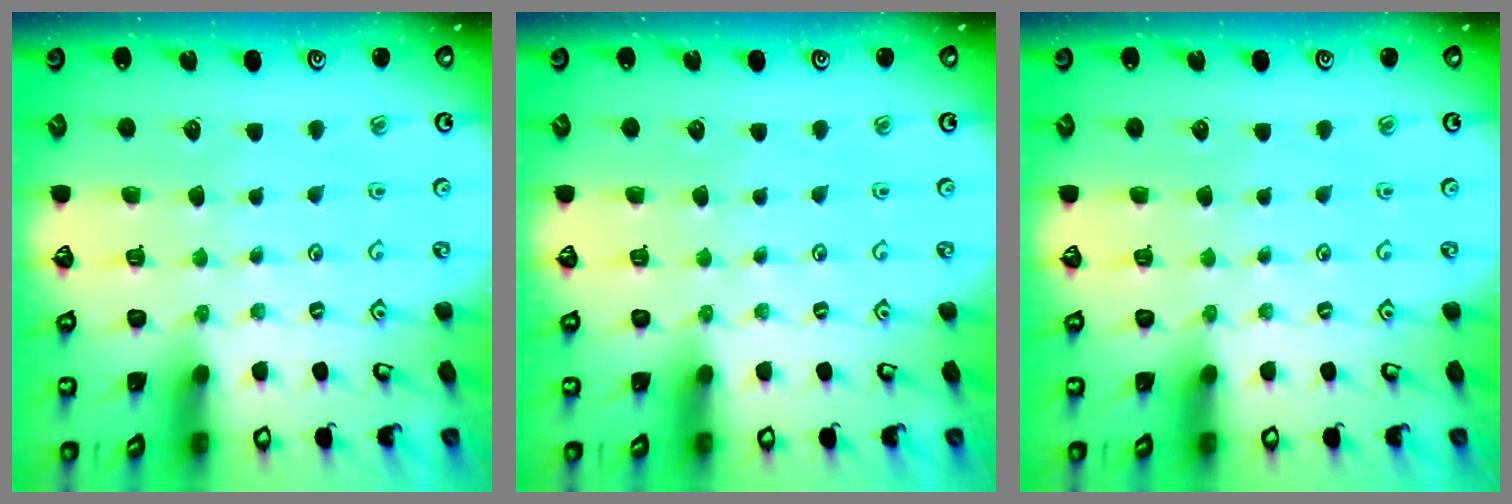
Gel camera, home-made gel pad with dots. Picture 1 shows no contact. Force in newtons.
{"total": 0.0}
{"total": 0.0}